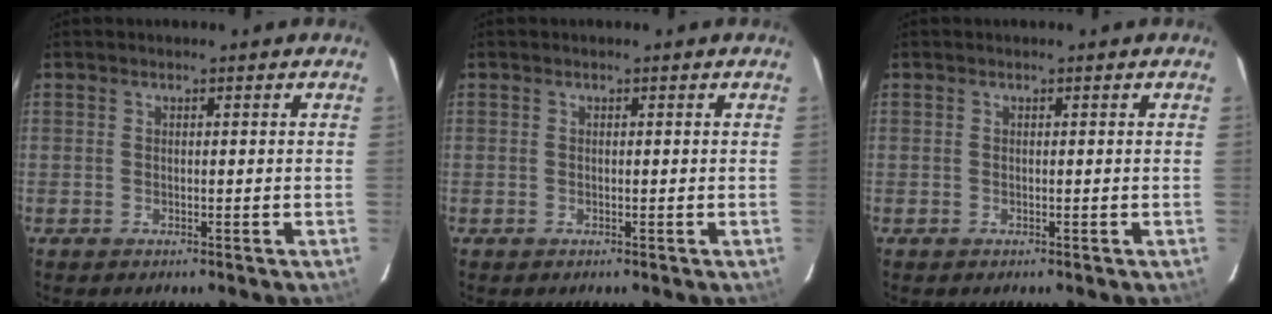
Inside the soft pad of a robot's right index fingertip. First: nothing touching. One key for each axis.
{"total": 0.0}
{"total": 0.0}